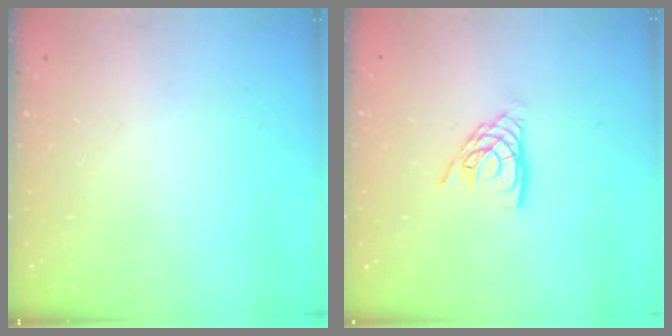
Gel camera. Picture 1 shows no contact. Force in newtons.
{"total": 9.6, "press": 9.5, "slide": 0.9}